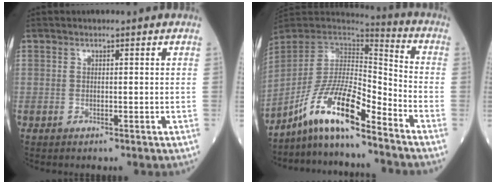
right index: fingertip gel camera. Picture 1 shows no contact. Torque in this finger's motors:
{"motor_torque": [1.19, -0.94, 0.38, 0.10]}